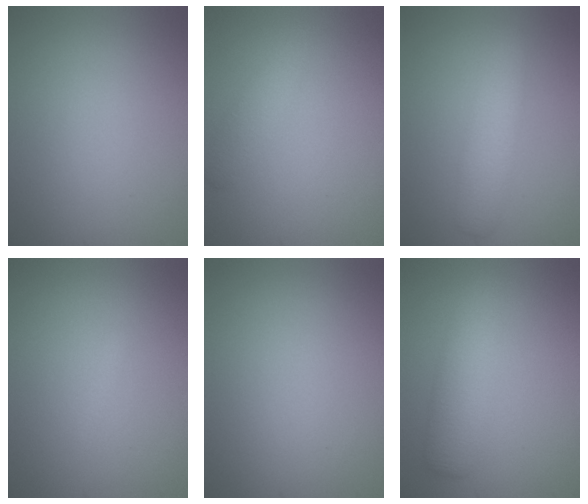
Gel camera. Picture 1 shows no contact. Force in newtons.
{"total": 1.9, "press": 1.9, "slide": 0.0}
{"total": 3.0, "press": 3.0, "slide": 0.1}
{"total": 0.5, "press": 0.5, "slide": 0.1}
{"total": 0.0}
{"total": 3.9, "press": 3.9, "slide": 0.2}